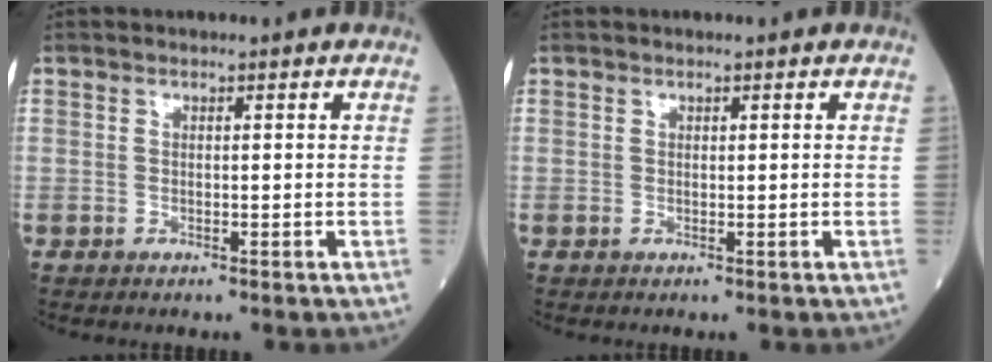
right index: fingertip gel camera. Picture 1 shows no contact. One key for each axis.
{"total": 0.0}